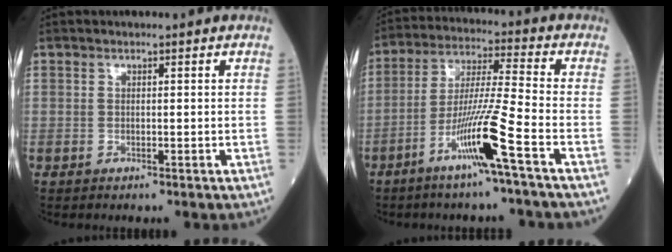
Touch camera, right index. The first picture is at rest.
{"total": 10.9, "force": [-5.4, -1.6, 9.3], "torque": [-0.181, -0.008, -0.106]}